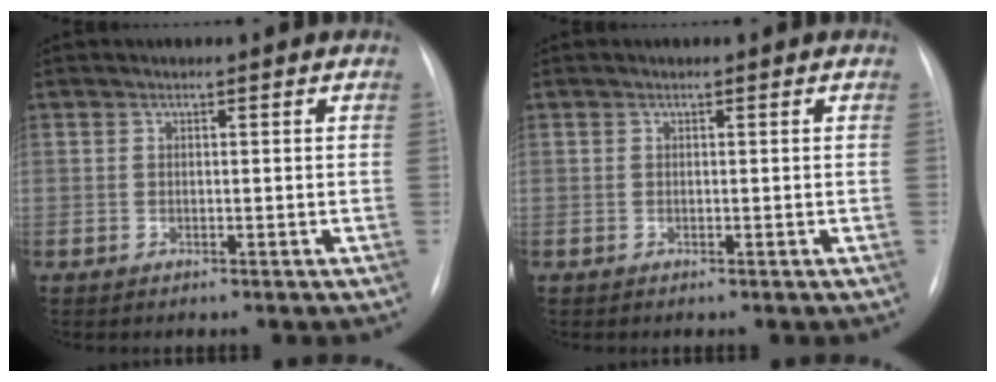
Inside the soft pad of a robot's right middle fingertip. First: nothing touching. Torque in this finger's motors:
{"motor_torque": [0.70, -0.63, 0.05, 0.01]}